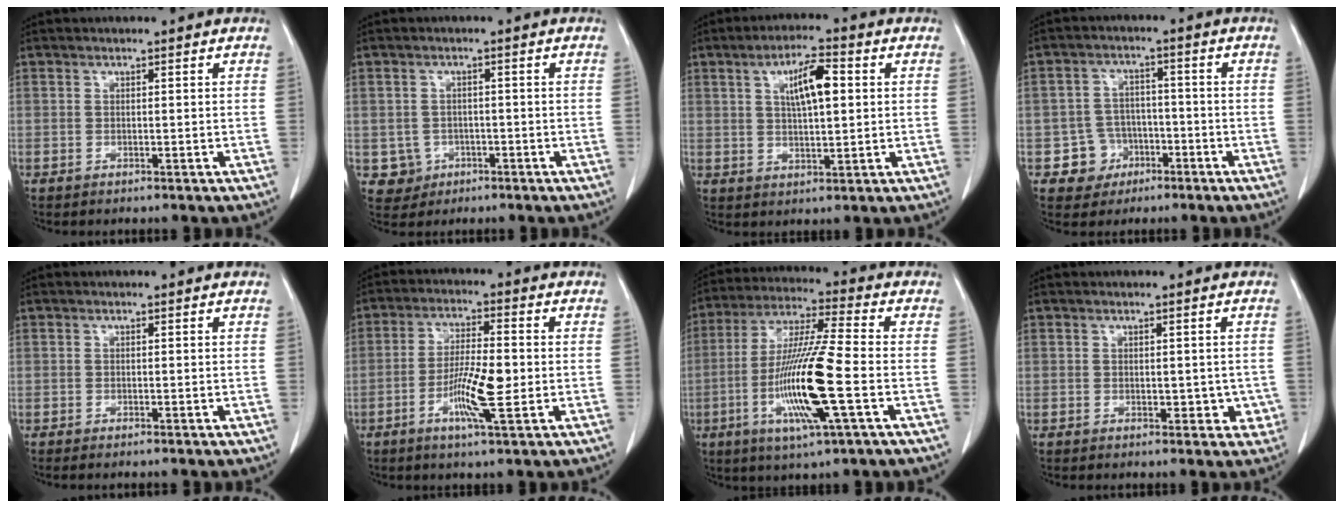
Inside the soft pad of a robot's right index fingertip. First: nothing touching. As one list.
[{"total": 3.8, "force": [-1.0, 3.7, 0.1], "torque": [0.002, 0.009, -0.008]}, {"total": 7.4, "force": [2.0, 1.7, 7.0], "torque": [-0.120, 0.009, 0.036]}, {"total": 5.5, "force": [-2.3, 5.0, 0.4], "torque": [0.000, 0.015, -0.031]}, {"total": 3.9, "force": [-3.1, -0.1, 2.3], "torque": [-0.042, -0.009, -0.058]}, {"total": 8.6, "force": [-2.2, 0.9, 8.3], "torque": [-0.154, -0.007, -0.043]}, {"total": 15.4, "force": [-4.0, 0.3, 14.9], "torque": [-0.301, -0.016, -0.080]}, {"total": 3.2, "force": [-0.3, 2.1, 2.3], "torque": [-0.015, 0.003, 0.001]}]